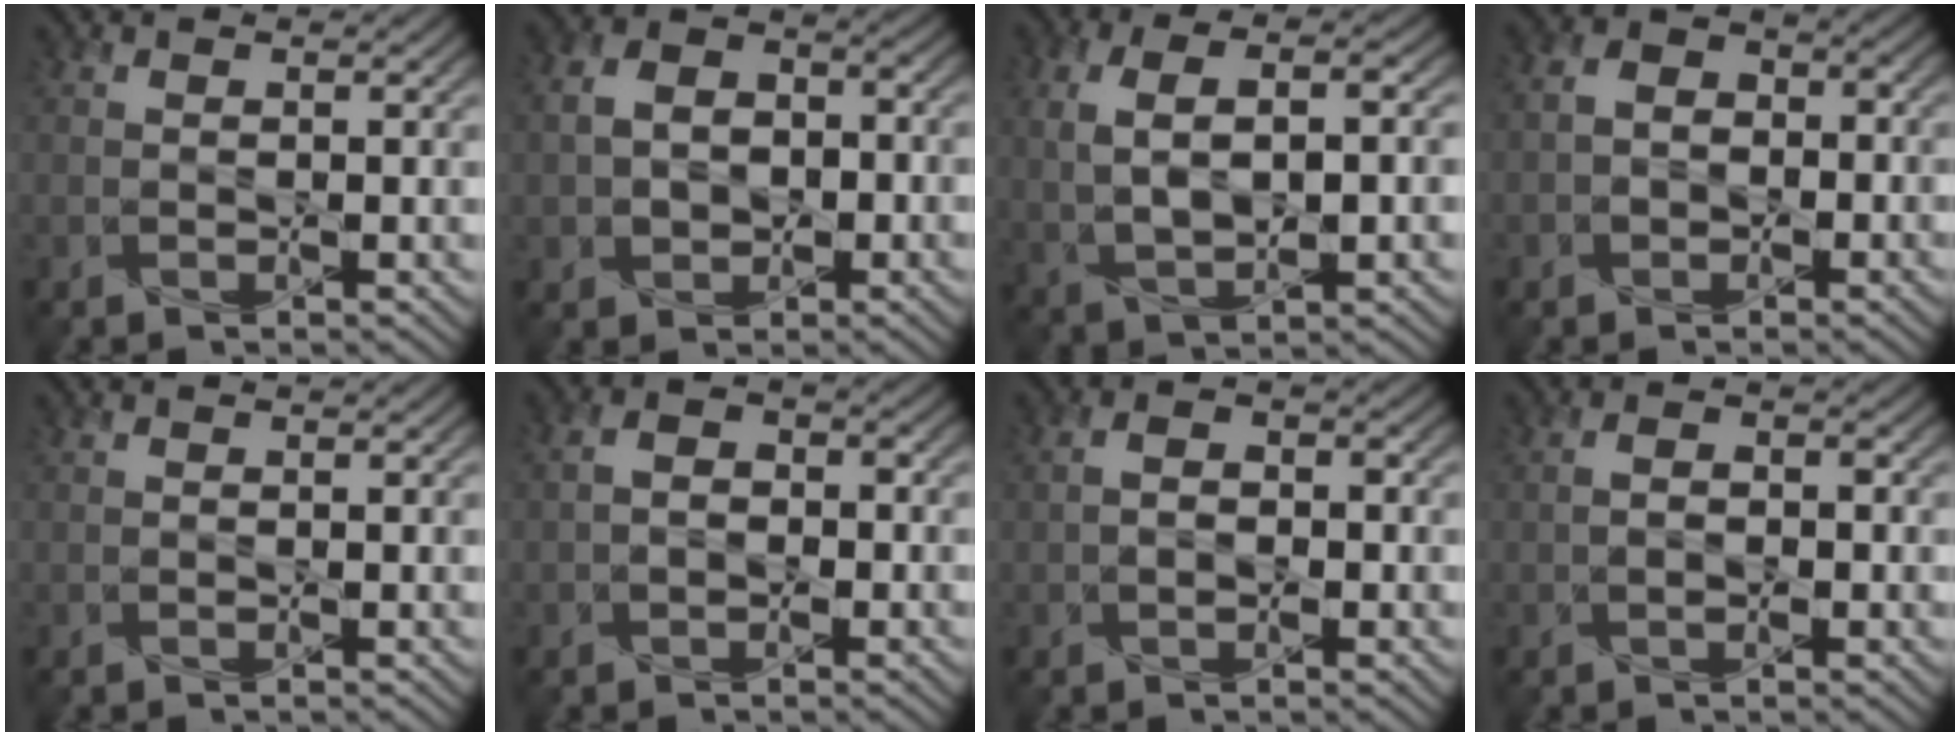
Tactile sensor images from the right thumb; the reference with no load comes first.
{"total": 7.3, "force": [-1.0, 5.7, 4.5], "torque": [-0.095, -0.006, -0.021]}
{"total": 8.9, "force": [0.5, 4.5, 7.7], "torque": [-0.167, 0.006, 0.017]}
{"total": 4.5, "force": [-1.2, 3.6, 2.5], "torque": [-0.043, -0.001, -0.028]}
{"total": 0.0}
{"total": 3.8, "force": [-0.5, 2.8, 2.4], "torque": [-0.036, 0.005, -0.023]}
{"total": 3.9, "force": [-0.1, 2.7, 2.8], "torque": [-0.025, -0.001, -0.017]}
{"total": 3.1, "force": [-0.3, 2.0, 2.4], "torque": [-0.017, -0.006, -0.009]}